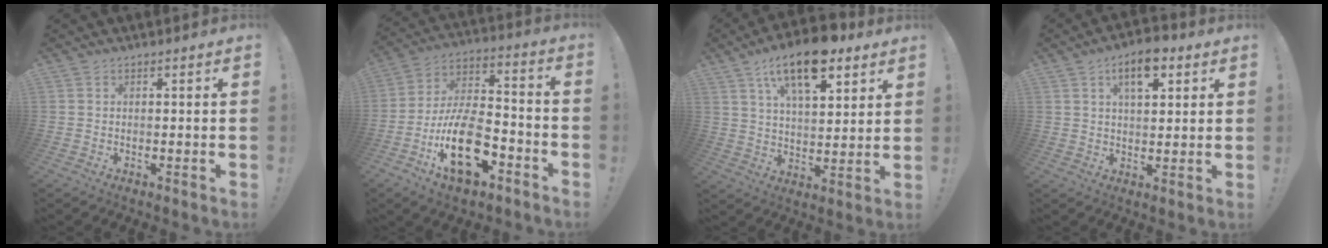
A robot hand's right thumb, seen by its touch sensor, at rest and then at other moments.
{"total": 21.0, "force": [-9.2, 10.4, 15.8], "torque": [-0.293, 0.055, -0.147]}
{"total": 16.2, "force": [10.0, 6.7, 10.8], "torque": [-0.178, -0.047, 0.172]}
{"total": 9.1, "force": [4.6, 4.3, 6.5], "torque": [-0.093, -0.011, 0.079]}